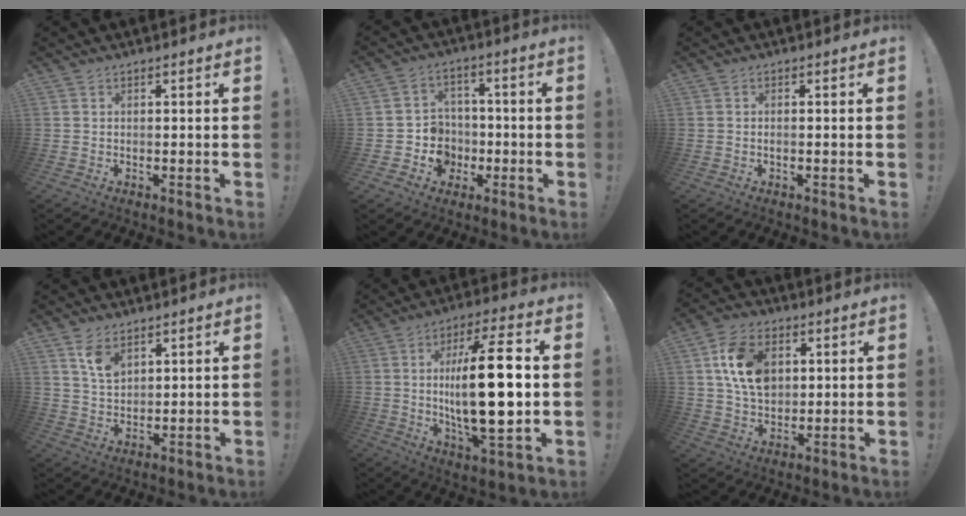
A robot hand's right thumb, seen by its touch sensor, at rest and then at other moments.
{"total": 8.6, "force": [-2.3, 8.0, 2.2], "torque": [-0.031, 0.017, -0.032]}
{"total": 0.6, "force": [-0.3, 0.2, 0.5], "torque": [-0.016, 0.004, -0.004]}
{"total": 6.8, "force": [4.1, 3.6, 3.9], "torque": [-0.062, -0.021, 0.074]}
{"total": 21.7, "force": [1.1, 6.4, 20.7], "torque": [-0.355, -0.010, 0.007]}
{"total": 14.7, "force": [4.2, 10.6, 9.2], "torque": [-0.154, 0.000, 0.083]}